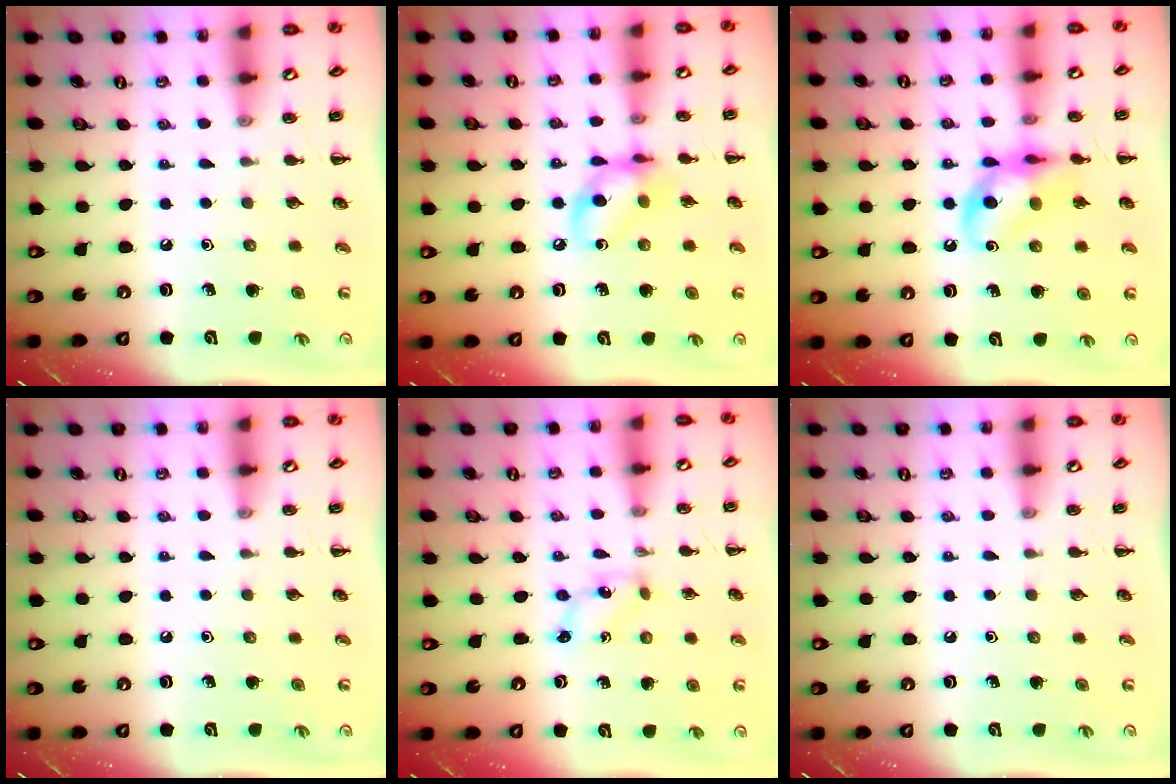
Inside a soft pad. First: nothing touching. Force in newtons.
{"total": 10.2, "press": 10.1, "slide": 1.0}
{"total": 13.3, "press": 13.0, "slide": 2.5}
{"total": 0.0}
{"total": 1.2, "press": 1.2, "slide": 0.1}
{"total": 0.0}